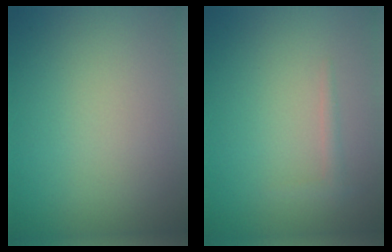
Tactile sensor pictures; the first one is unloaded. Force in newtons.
{"total": 0.8, "press": 0.8, "slide": 0.0}